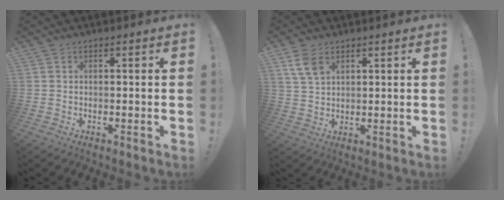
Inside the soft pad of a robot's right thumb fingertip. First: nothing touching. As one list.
[{"total": 6.5, "force": [3.7, 3.8, 3.9], "torque": [-0.075, -0.009, 0.073]}]